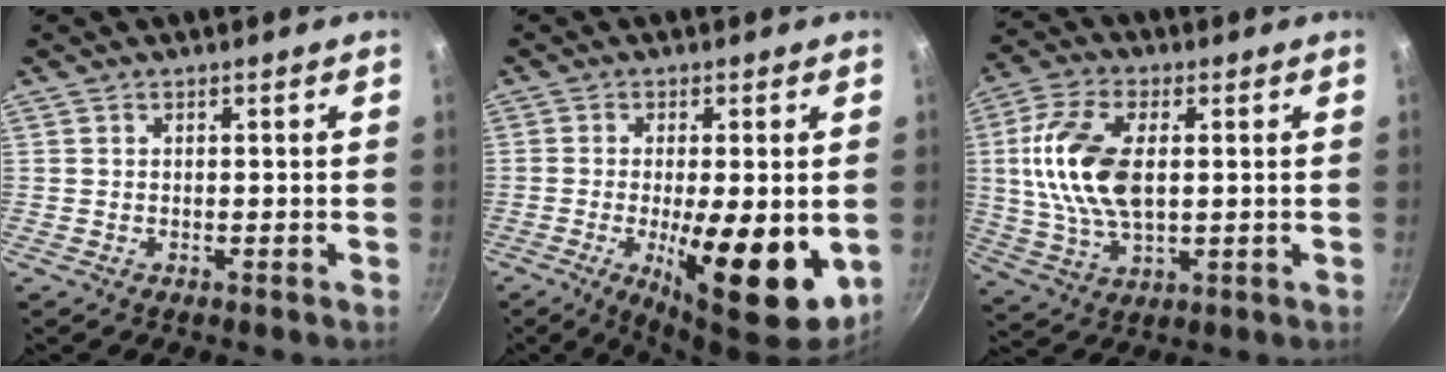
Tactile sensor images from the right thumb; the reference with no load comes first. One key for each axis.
{"total": 15.5, "fx": -3.3, "fy": 4.9, "fz": 14.3, "tx": -0.205, "ty": -0.006, "tz": -0.042}
{"total": 14.9, "fx": 1.9, "fy": 8.0, "fz": 12.4, "tx": -0.238, "ty": 0.002, "tz": 0.034}